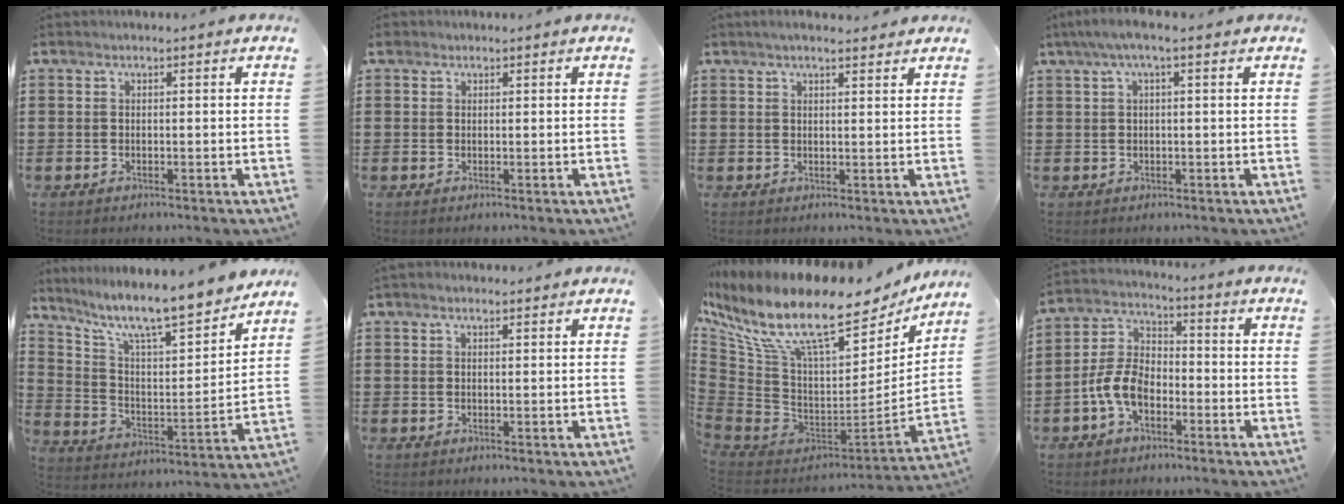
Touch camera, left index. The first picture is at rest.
{"total": 0.9, "force": [0.5, 0.6, 0.3], "torque": [-0.009, 0.005, 0.010]}
{"total": 2.4, "force": [2.1, 0.3, 1.3], "torque": [-0.028, 0.005, 0.038]}
{"total": 2.5, "force": [0.8, 0.2, 2.4], "torque": [-0.044, 0.002, 0.012]}
{"total": 10.7, "force": [9.0, 1.5, 5.6], "torque": [-0.128, -0.065, 0.148]}
{"total": 1.2, "force": [1.0, 0.4, 0.6], "torque": [-0.014, 0.003, 0.018]}
{"total": 16.6, "force": [9.4, 5.9, 12.3], "torque": [-0.280, -0.070, 0.152]}
{"total": 6.9, "force": [-3.2, 4.0, 4.6], "torque": [-0.122, 0.005, -0.070]}